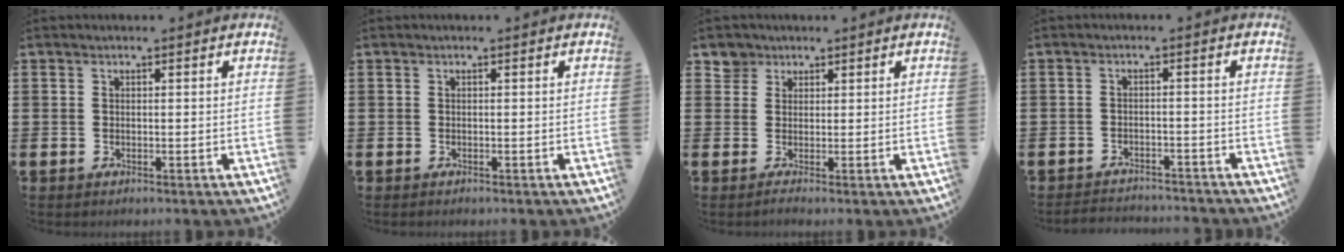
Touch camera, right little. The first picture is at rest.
{"total": 0.0}
{"total": 2.5, "force": [1.6, 1.9, 0.1], "torque": [0.003, -0.003, 0.026]}
{"total": 2.1, "force": [-2.1, 0.0, -0.1], "torque": [-0.004, 0.002, -0.047]}